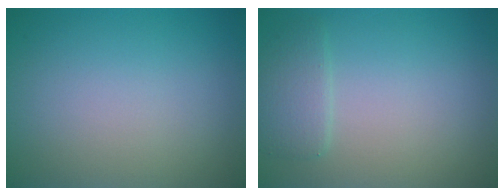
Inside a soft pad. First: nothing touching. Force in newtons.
{"total": 2.0, "press": 2.0, "slide": 0.1}